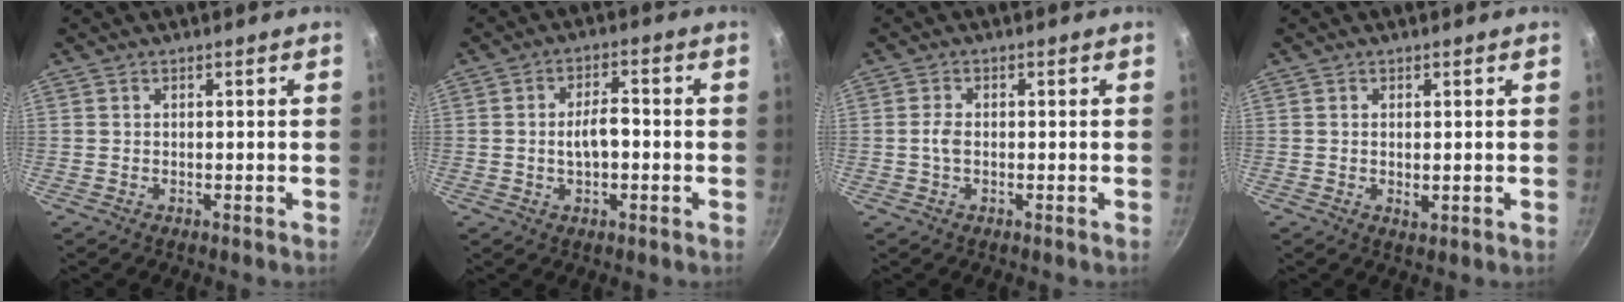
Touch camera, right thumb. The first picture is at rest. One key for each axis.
{"total": 5.8, "fx": -0.8, "fy": 2.9, "fz": 5.0, "tx": -0.071, "ty": 0.022, "tz": -0.014}
{"total": 2.1, "fx": -0.3, "fy": 1.1, "fz": 1.7, "tx": -0.038, "ty": 0.007, "tz": -0.009}
{"total": 1.7, "fx": 0.0, "fy": 0.7, "fz": 1.5, "tx": -0.025, "ty": -0.004, "tz": 0.001}